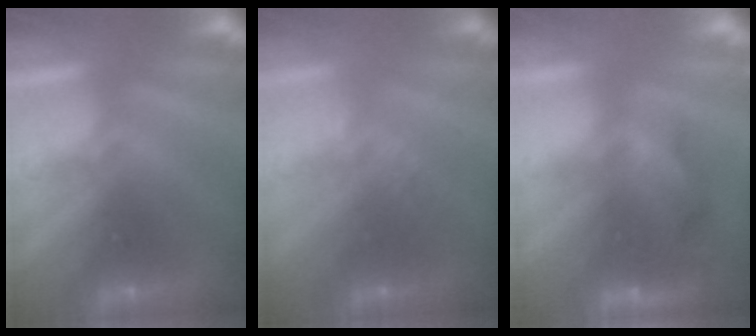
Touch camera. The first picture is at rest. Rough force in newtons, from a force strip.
{"total": 2.2}
{"total": 7.8}